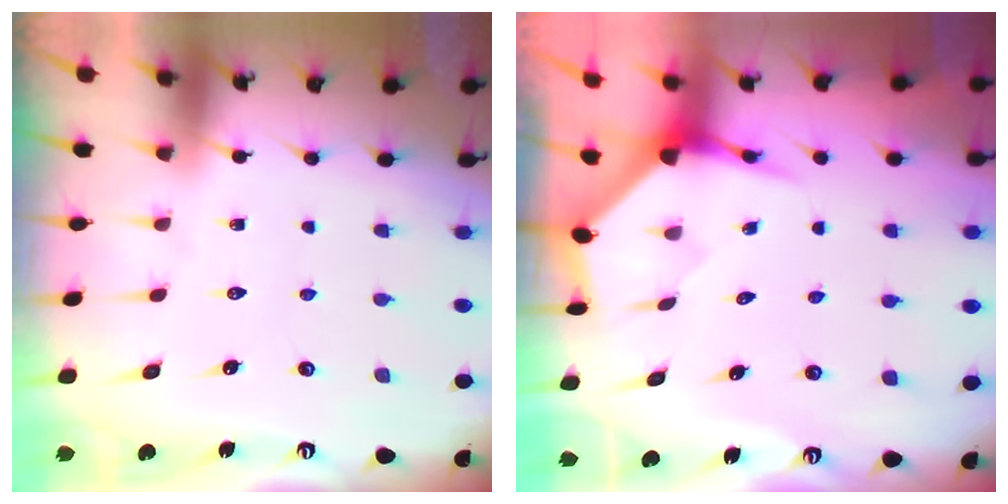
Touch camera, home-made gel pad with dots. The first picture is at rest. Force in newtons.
{"total": 4.0, "press": 4.0, "slide": 0.4}